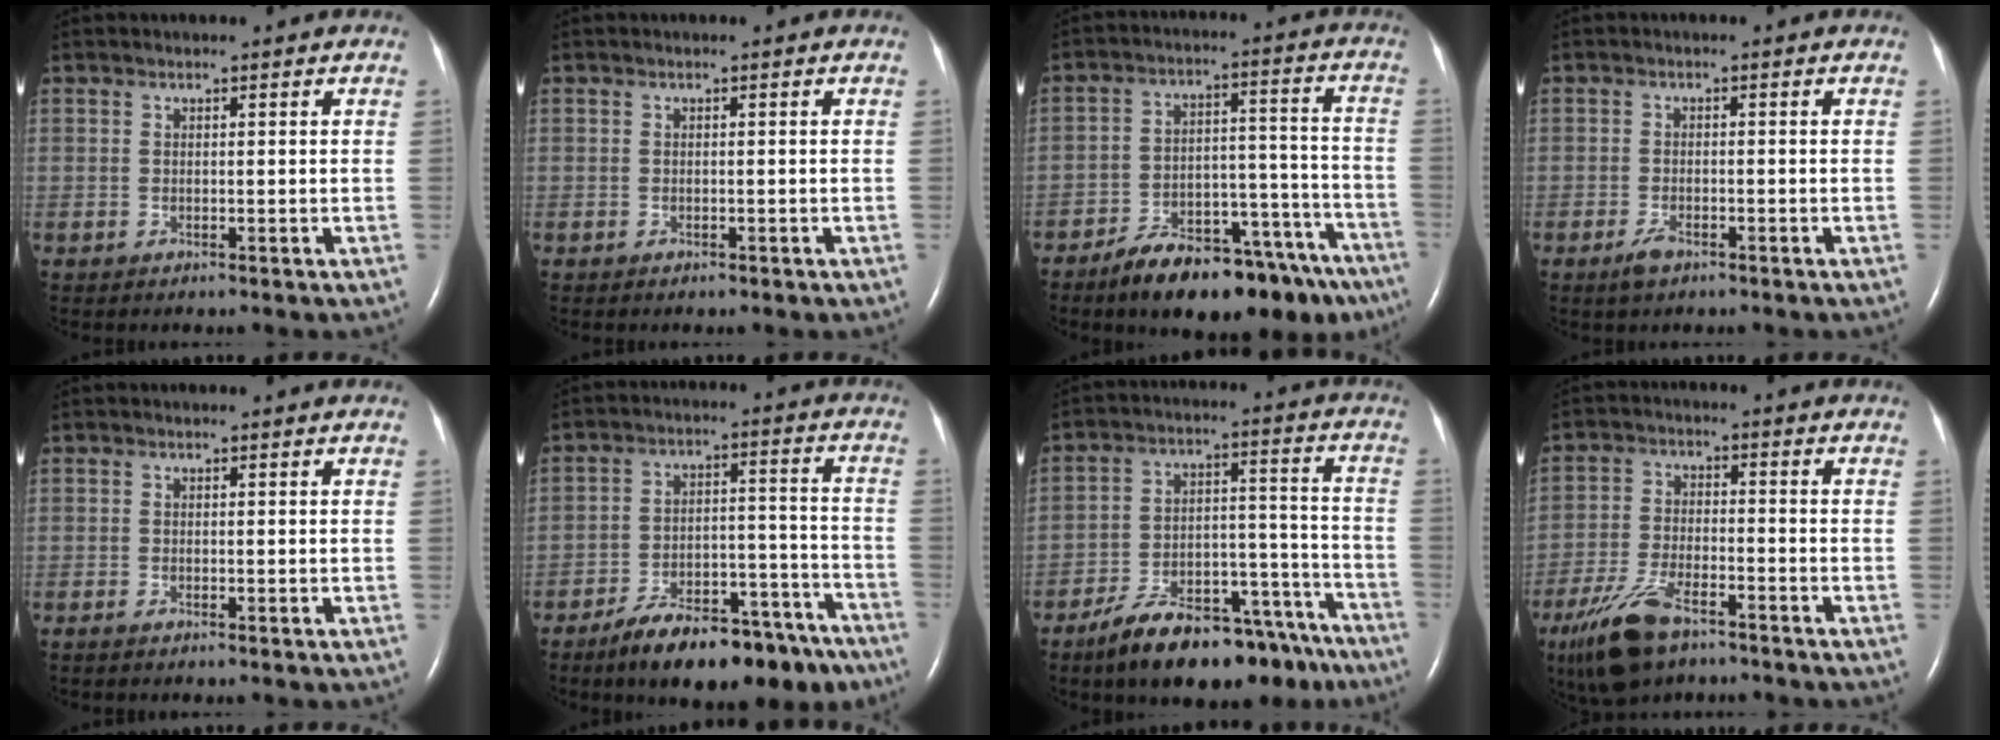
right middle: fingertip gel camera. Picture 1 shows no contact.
{"total": 0.5, "force": [-0.4, 0.3, 0.3], "torque": [-0.009, -0.001, -0.004]}
{"total": 19.3, "force": [-15.2, 5.8, 10.4], "torque": [-0.084, 0.043, -0.220]}
{"total": 2.3, "force": [-1.5, 0.8, 1.4], "torque": [-0.036, -0.002, -0.027]}
{"total": 0.5, "force": [-0.4, 0.0, 0.2], "torque": [-0.012, -0.002, -0.010]}
{"total": 17.4, "force": [-13.7, 6.0, 8.8], "torque": [-0.096, 0.042, -0.206]}
{"total": 19.0, "force": [-15.3, 6.6, 9.1], "torque": [-0.098, 0.043, -0.233]}
{"total": 10.6, "force": [-7.4, 3.6, 6.7], "torque": [-0.144, -0.016, -0.136]}